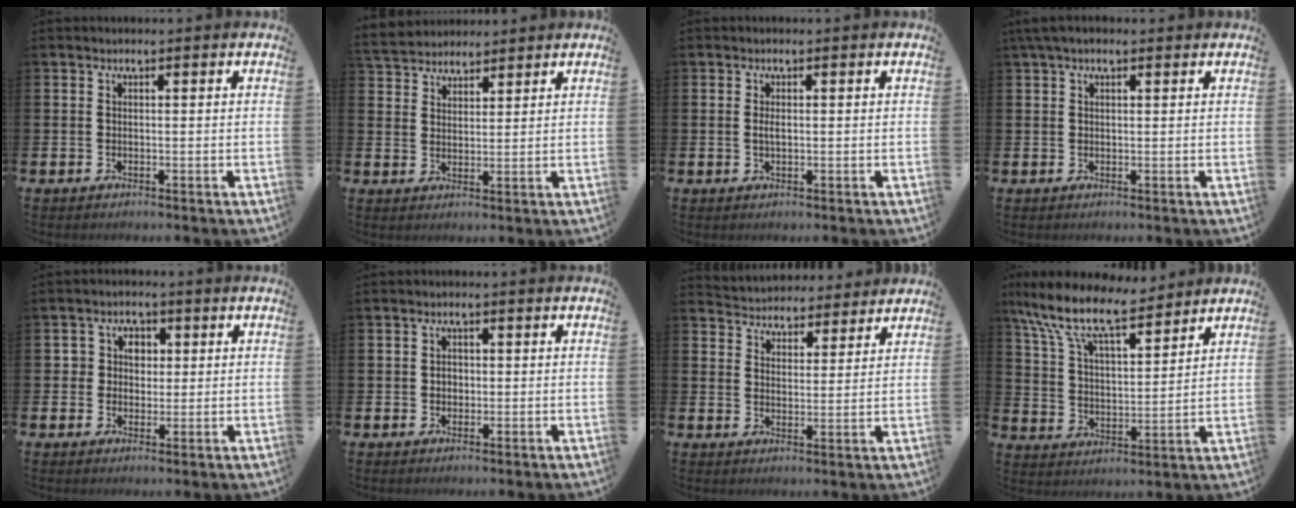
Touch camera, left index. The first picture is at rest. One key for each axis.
{"total": 4.0, "fx": 3.8, "fy": 1.1, "fz": -0.4, "tx": -0.015, "ty": -0.012, "tz": 0.072}
{"total": 1.2, "fx": 0.1, "fy": 0.5, "fz": 1.1, "tx": -0.021, "ty": 0.004, "tz": -0.001}
{"total": 2.3, "fx": 1.5, "fy": 0.9, "fz": 1.5, "tx": -0.032, "ty": 0.009, "tz": 0.026}
{"total": 3.4, "fx": 1.0, "fy": 3.2, "fz": 0.8, "tx": -0.013, "ty": 0.009, "tz": 0.009}
{"total": 1.5, "fx": 0.1, "fy": 1.3, "fz": 0.8, "tx": 0.002, "ty": 0.002, "tz": -0.004}
{"total": 4.5, "fx": 4.3, "fy": 1.2, "fz": -0.6, "tx": -0.007, "ty": -0.031, "tz": 0.075}
{"total": 10.9, "fx": 9.1, "fy": 3.3, "fz": 5.1, "tx": -0.144, "ty": -0.046, "tz": 0.161}